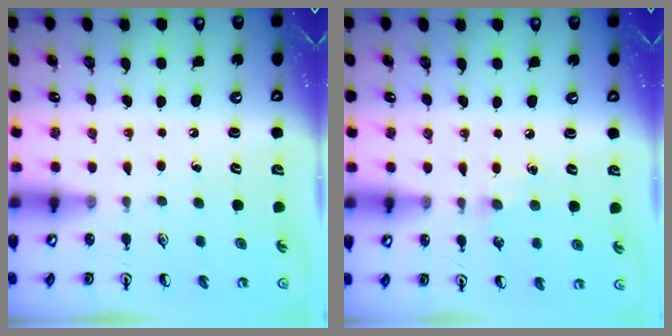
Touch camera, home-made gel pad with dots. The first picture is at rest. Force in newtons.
{"total": 6.2, "press": 6.1, "slide": 0.7}